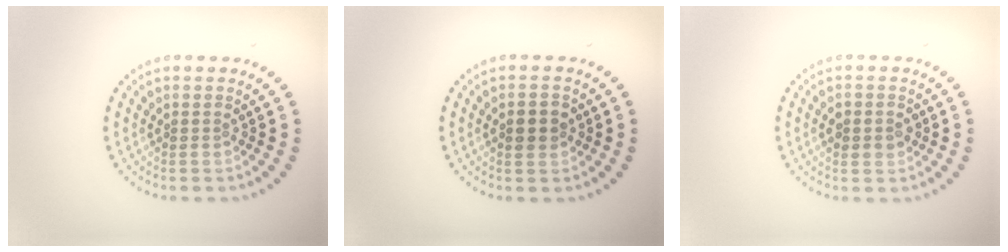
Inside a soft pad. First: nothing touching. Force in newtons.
{"total": 2.0, "press": 2.0, "slide": 0.1}
{"total": 2.0, "press": 2.0, "slide": 0.1}